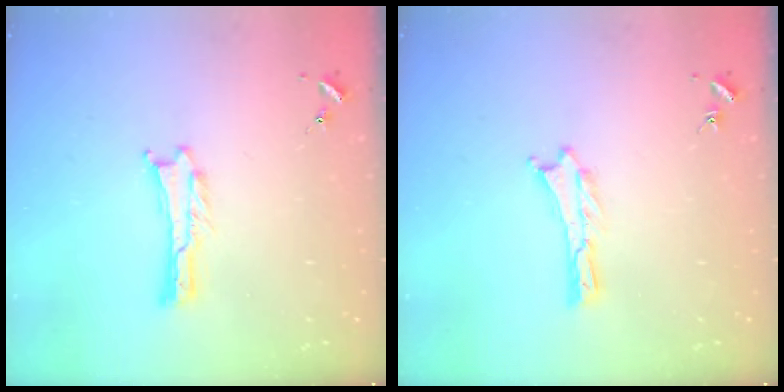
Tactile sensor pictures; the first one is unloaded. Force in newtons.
{"total": 0.0}